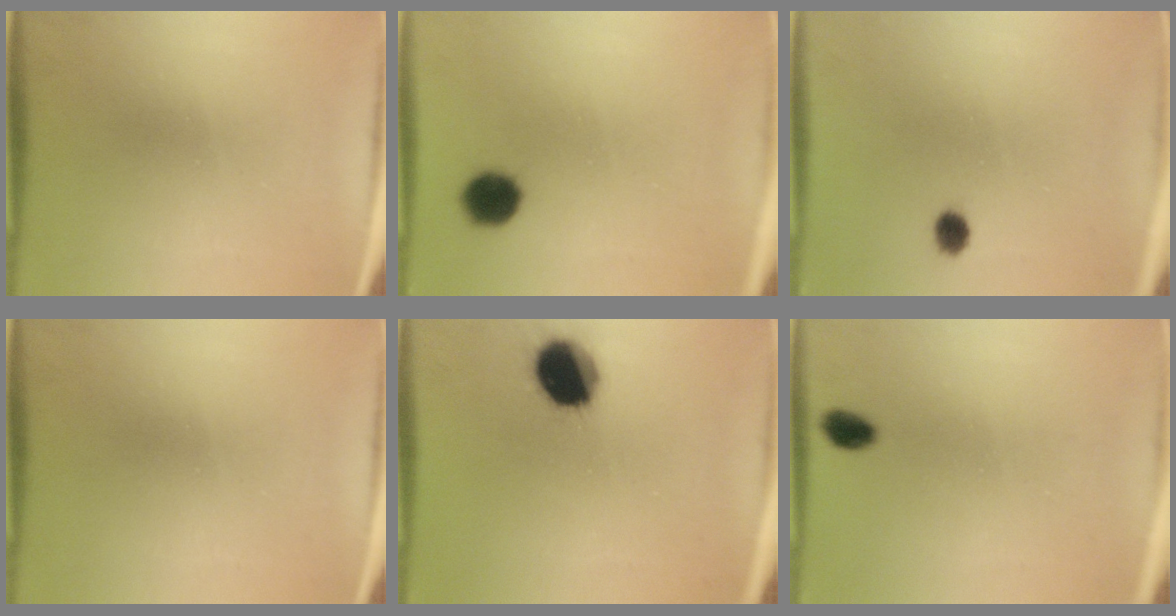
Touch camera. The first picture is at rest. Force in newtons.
{"total": 4.7}
{"total": 2.4}
{"total": 0.0}
{"total": 13.9}
{"total": 2.7}